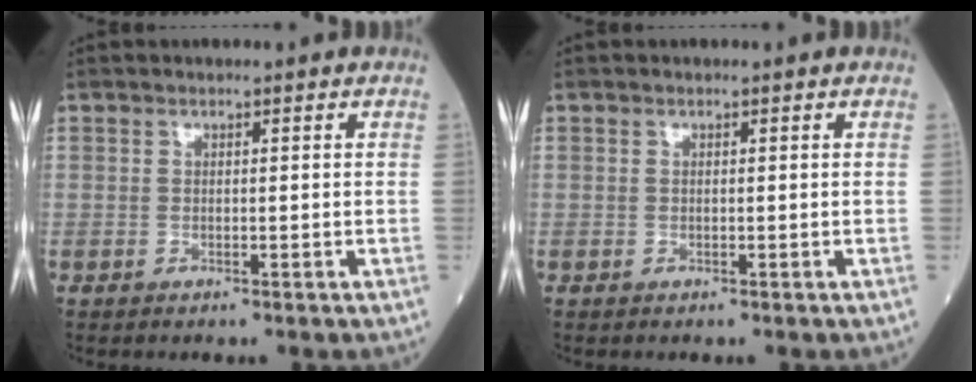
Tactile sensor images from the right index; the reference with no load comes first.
{"total": 0.0}